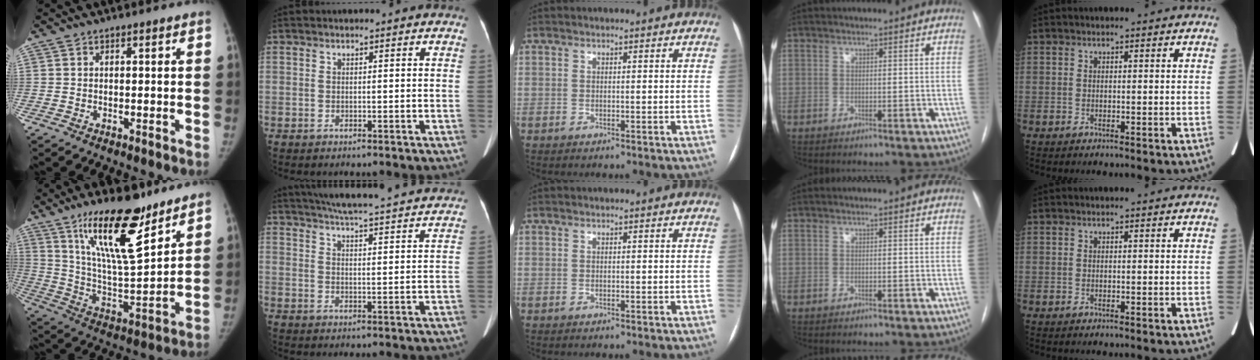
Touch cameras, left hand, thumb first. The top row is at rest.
{"thumb": {"total": 18.9, "force": [12.5, 5.1, 13.3], "torque": [-0.197, -0.078, 0.227]}, "index": {"total": 24.9, "force": [23.0, 1.6, 9.4], "torque": [-0.152, -0.011, 0.288]}}